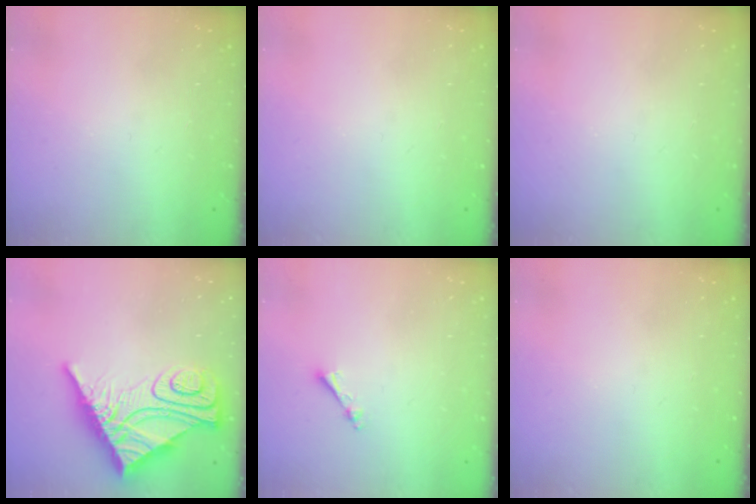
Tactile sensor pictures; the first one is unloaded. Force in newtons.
{"total": 0.0}
{"total": 0.0}
{"total": 18.8, "press": 18.7, "slide": 1.5}
{"total": 2.4, "press": 2.3, "slide": 0.4}
{"total": 0.0}